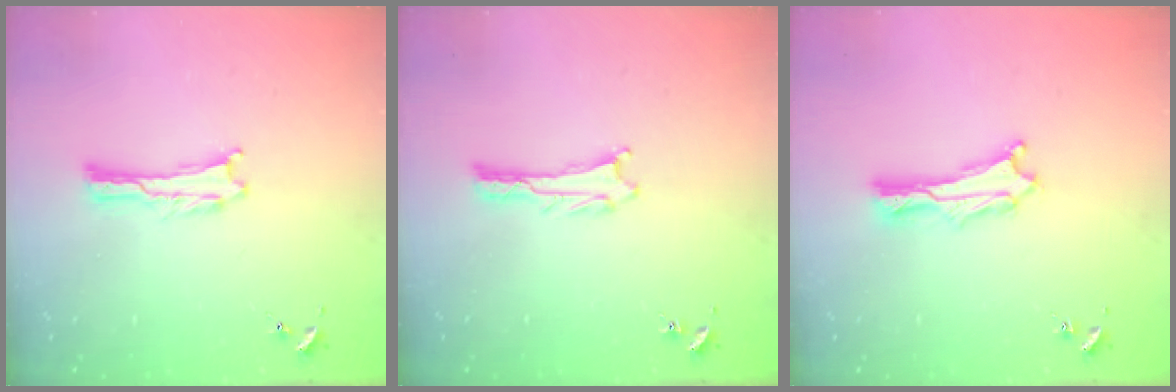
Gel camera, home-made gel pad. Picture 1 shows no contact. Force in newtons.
{"total": 0.8, "press": 0.7, "slide": 0.1}
{"total": 1.5, "press": 1.4, "slide": 0.2}